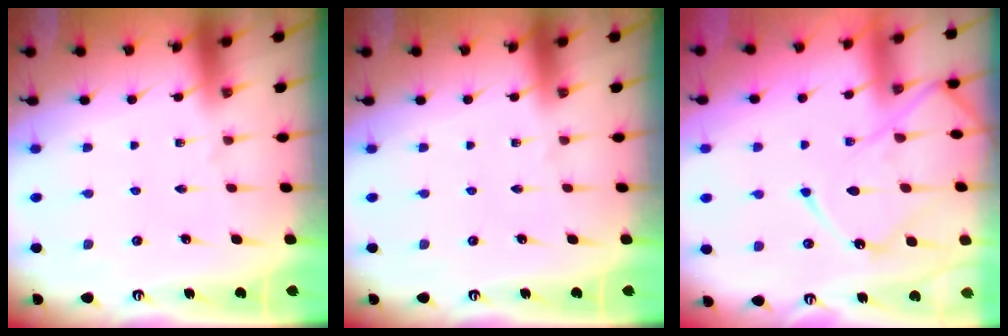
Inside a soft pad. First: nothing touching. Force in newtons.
{"total": 0.0}
{"total": 14.0, "press": 14.0, "slide": 0.6}